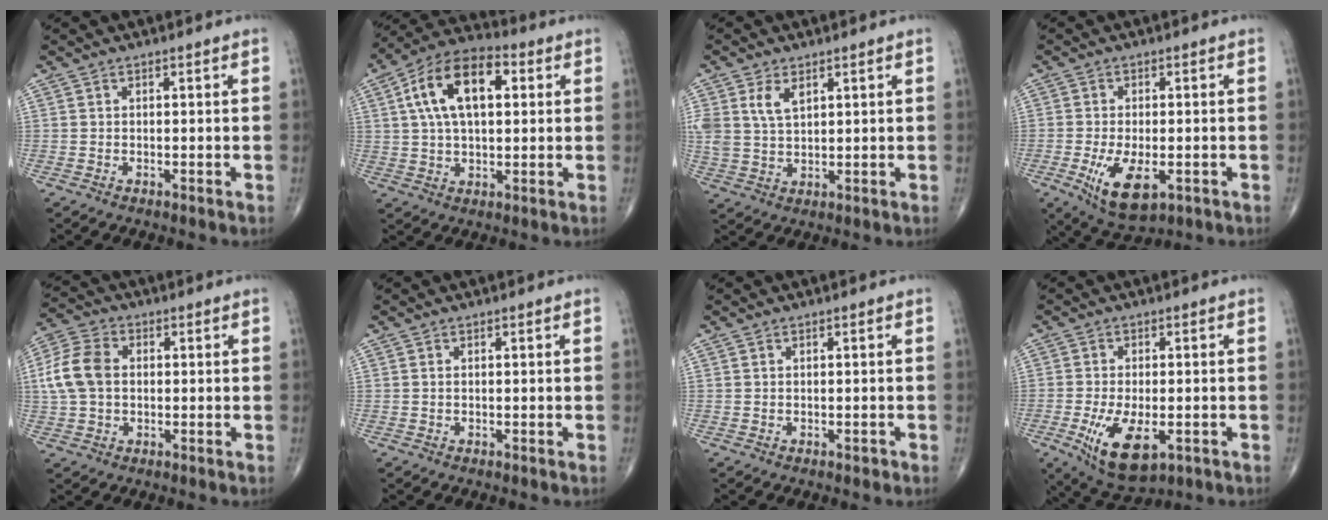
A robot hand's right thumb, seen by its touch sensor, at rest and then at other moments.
{"total": 15.2, "force": [3.9, 8.1, 12.2], "torque": [-0.208, 0.023, 0.061]}
{"total": 6.2, "force": [2.7, 3.6, 4.2], "torque": [-0.081, -0.005, 0.063]}
{"total": 9.4, "force": [-3.1, 4.4, 7.7], "torque": [-0.139, -0.013, -0.042]}
{"total": 9.4, "force": [0.7, 6.7, 6.5], "torque": [-0.135, 0.019, 0.009]}
{"total": 0.0}
{"total": 0.5, "force": [-0.2, 0.4, 0.3], "torque": [-0.002, 0.000, -0.004]}
{"total": 11.0, "force": [-3.6, 5.2, 9.0], "torque": [-0.159, -0.013, -0.050]}